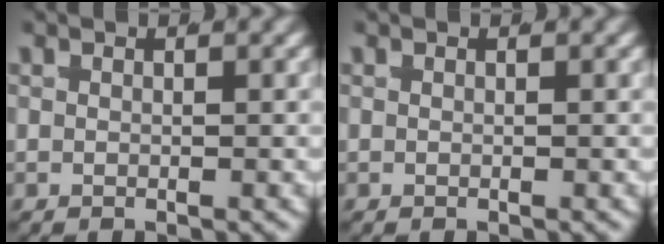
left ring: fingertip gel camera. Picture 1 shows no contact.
{"total": 0.0}